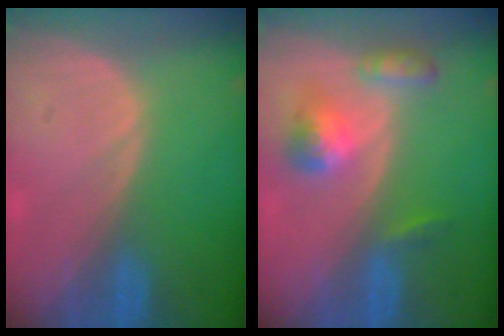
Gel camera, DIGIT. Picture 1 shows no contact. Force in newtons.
{"total": 5.7, "press": 5.2, "slide": 2.3}